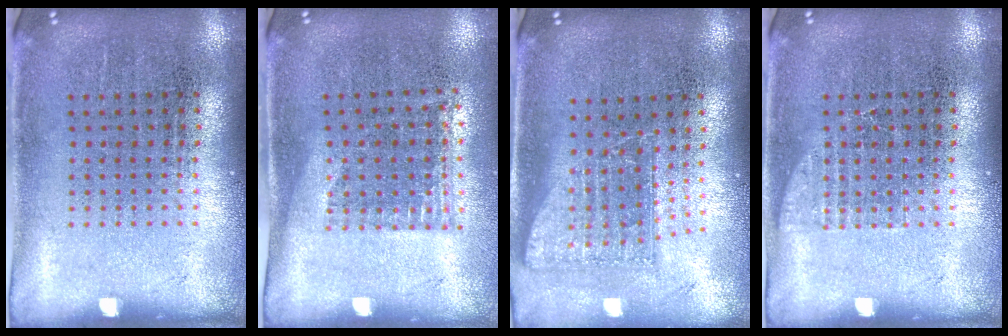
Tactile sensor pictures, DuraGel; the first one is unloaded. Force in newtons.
{"total": 1.2, "press": 0.9, "slide": 0.8}
{"total": 1.7, "press": 1.3, "slide": 1.2}
{"total": 1.1, "press": 1.1, "slide": 0.2}